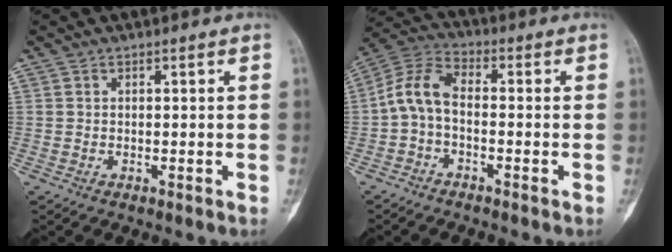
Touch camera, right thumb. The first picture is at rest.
{"total": 7.4, "force": [-1.4, 4.1, 6.0], "torque": [-0.122, 0.030, -0.042]}